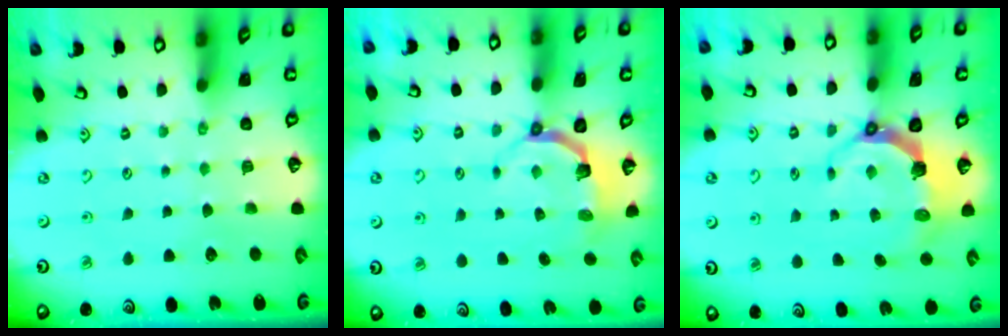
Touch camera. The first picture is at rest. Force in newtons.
{"total": 5.1, "press": 3.6, "slide": 3.6}
{"total": 7.4, "press": 5.6, "slide": 4.8}